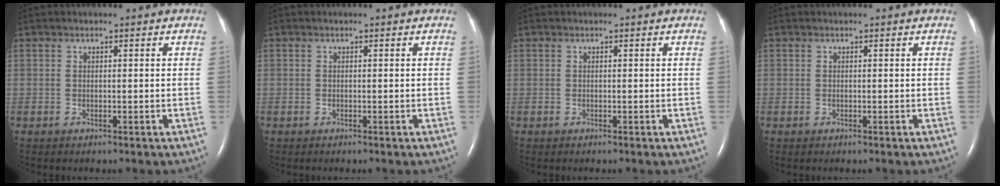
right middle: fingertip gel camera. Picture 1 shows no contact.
{"total": 0.0}
{"total": 0.0}
{"total": 0.0}